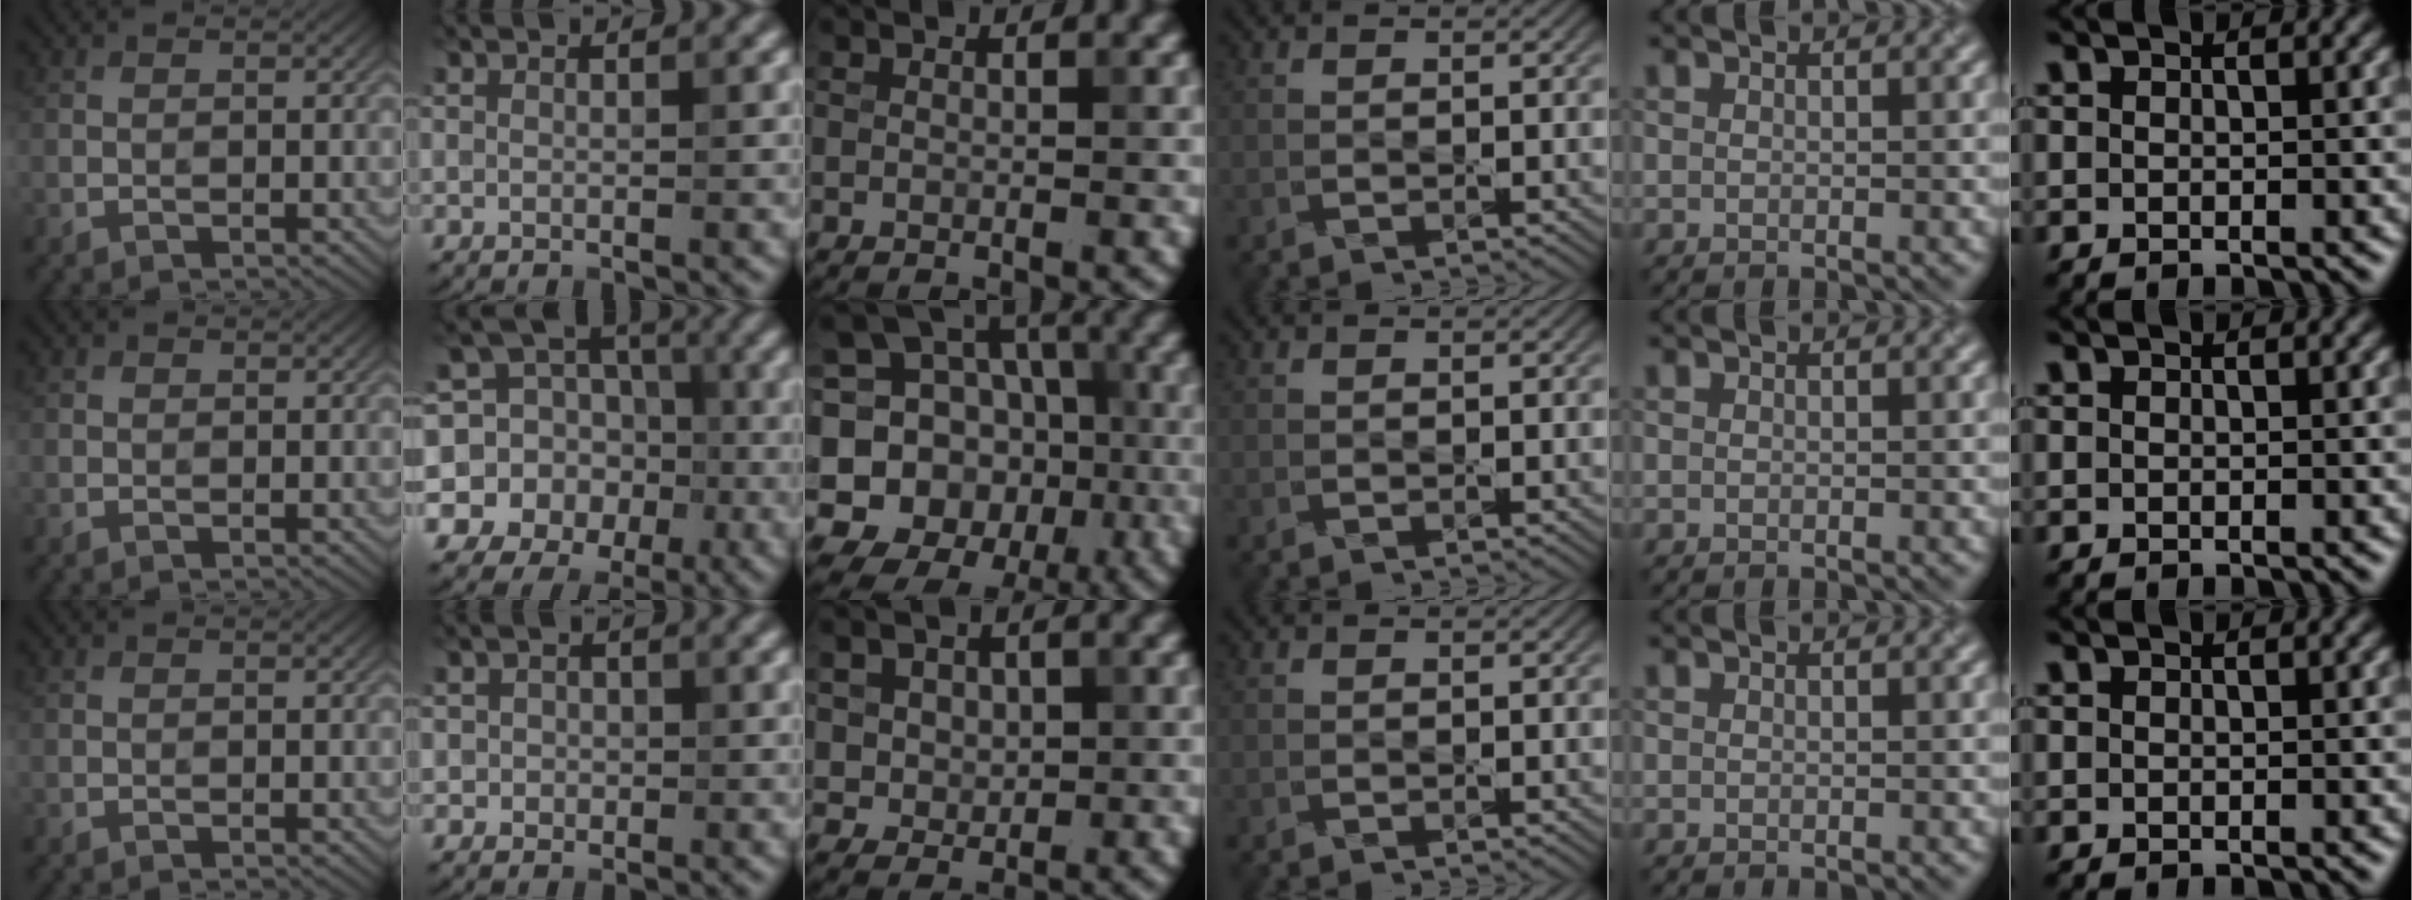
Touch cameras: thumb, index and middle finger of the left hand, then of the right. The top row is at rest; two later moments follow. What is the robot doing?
{"motion": "press", "object": "memory foam"}